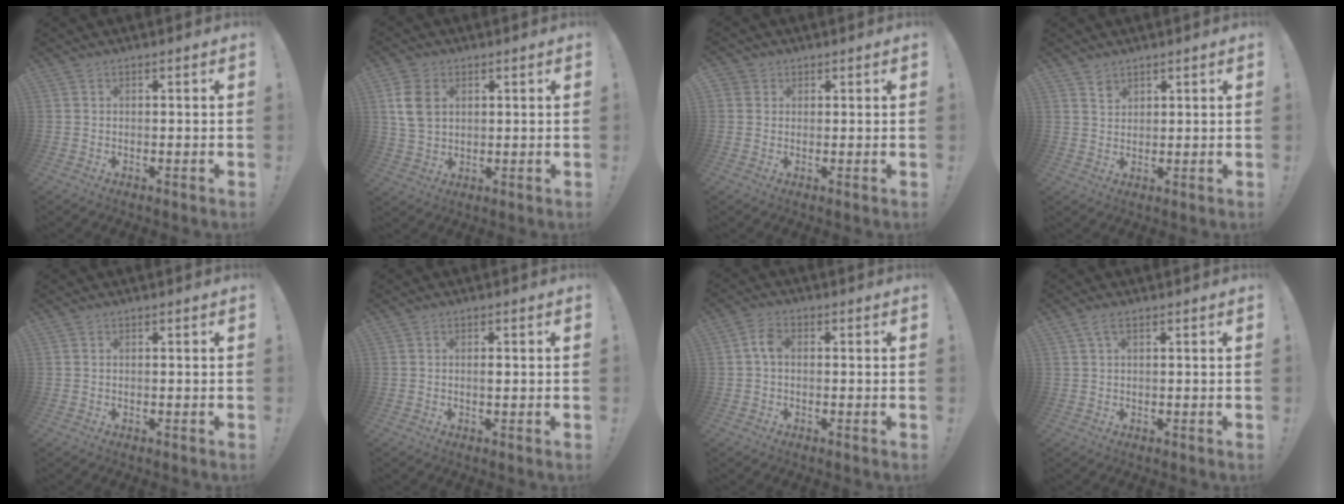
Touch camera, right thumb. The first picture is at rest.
{"total": 8.5, "force": [2.7, 5.9, 5.5], "torque": [-0.113, -0.002, 0.053]}
{"total": 2.3, "force": [1.0, 2.0, 0.5], "torque": [-0.014, 0.000, 0.019]}
{"total": 2.6, "force": [2.2, 1.4, 0.4], "torque": [-0.003, -0.017, 0.040]}
{"total": 0.0}
{"total": 1.1, "force": [0.0, 0.5, 1.0], "torque": [-0.010, -0.002, -0.004]}
{"total": 3.9, "force": [0.1, 2.2, 3.2], "torque": [-0.063, 0.015, 0.004]}
{"total": 2.8, "force": [1.4, 1.1, 2.2], "torque": [-0.047, 0.004, 0.027]}